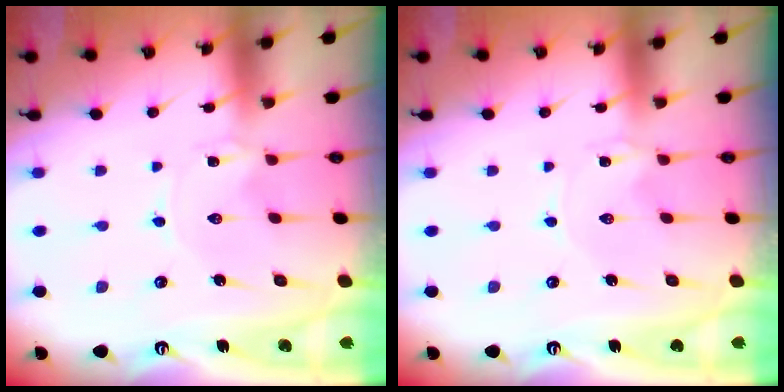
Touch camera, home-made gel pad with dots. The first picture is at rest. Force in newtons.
{"total": 0.0}